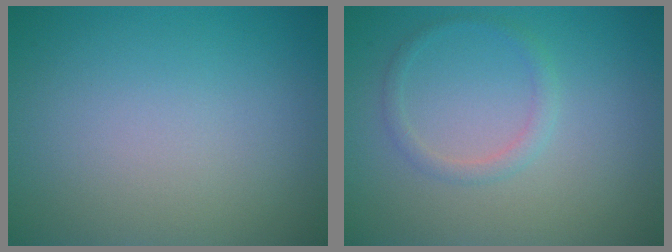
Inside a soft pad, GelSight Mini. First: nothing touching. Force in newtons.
{"total": 1.4, "press": 1.4, "slide": 0.1}